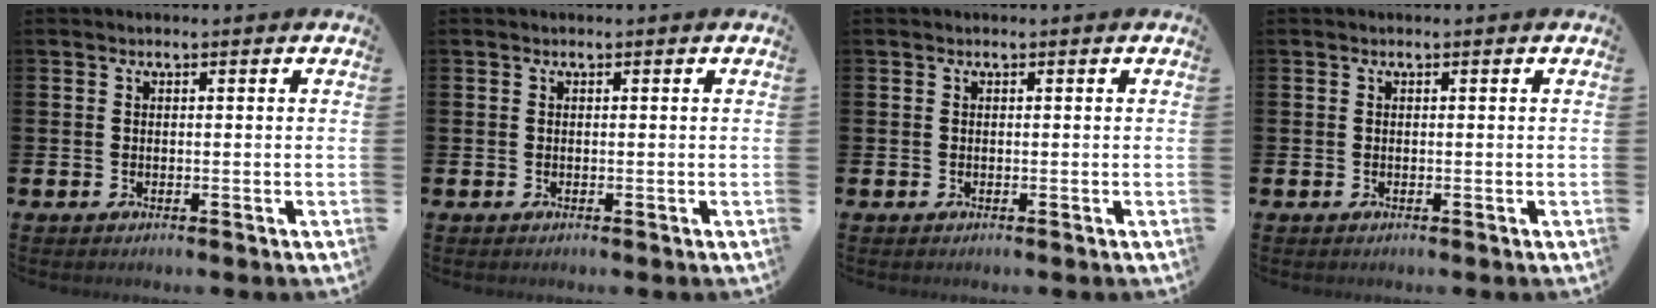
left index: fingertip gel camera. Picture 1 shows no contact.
{"total": 0.0}
{"total": 0.0}
{"total": 0.0}